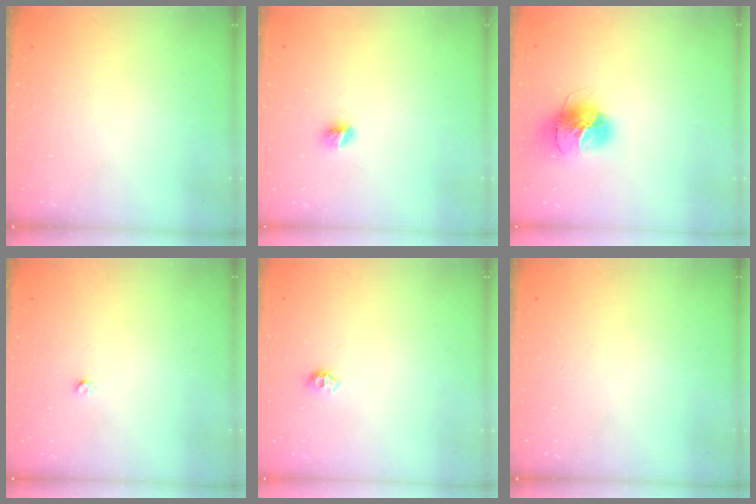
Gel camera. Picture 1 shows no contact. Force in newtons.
{"total": 5.0, "press": 5.0, "slide": 0.6}
{"total": 15.4, "press": 15.3, "slide": 1.7}
{"total": 2.5, "press": 2.5, "slide": 0.4}
{"total": 5.8, "press": 5.8, "slide": 0.8}
{"total": 0.0}